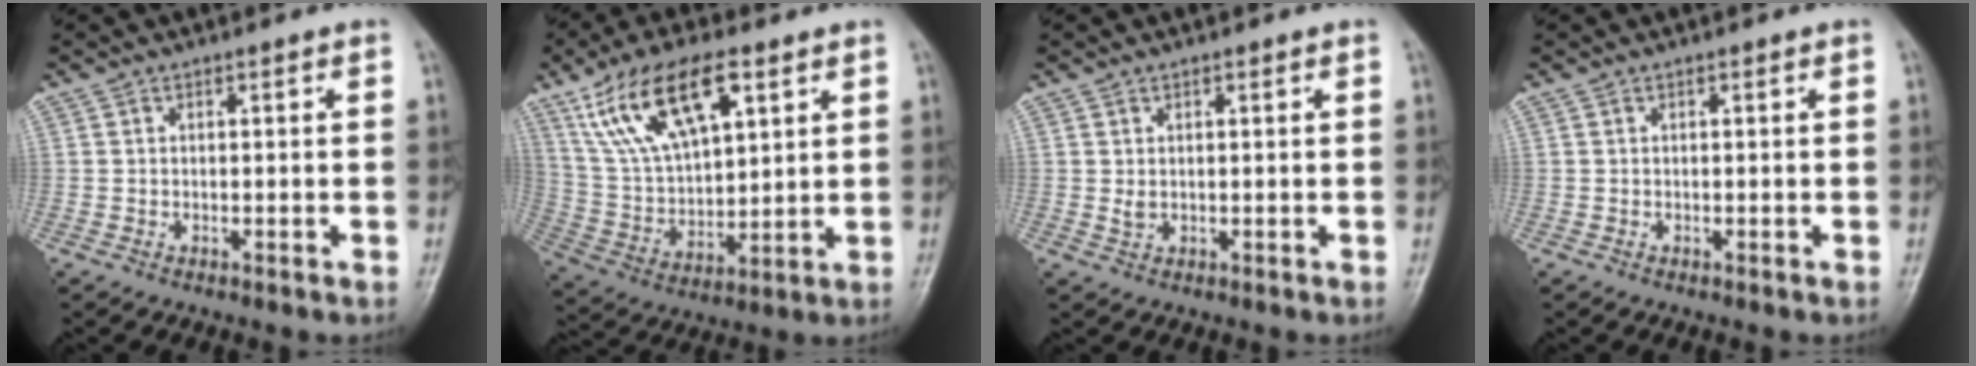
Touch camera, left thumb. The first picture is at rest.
{"total": 17.4, "force": [9.1, 7.8, 12.7], "torque": [-0.216, -0.020, 0.177]}
{"total": 1.5, "force": [0.5, 1.0, 1.1], "torque": [-0.014, -0.005, 0.013]}
{"total": 0.0}